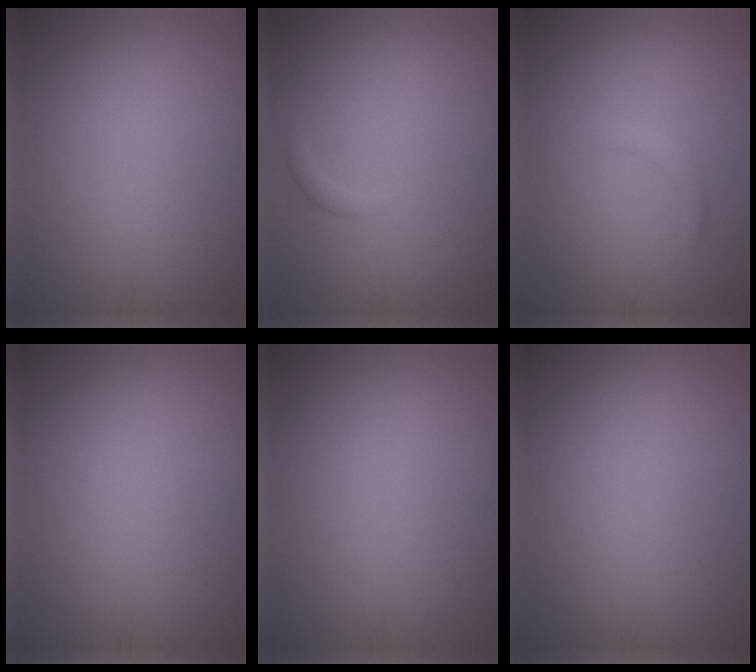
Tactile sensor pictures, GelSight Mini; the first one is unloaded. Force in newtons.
{"total": 0.7, "press": 0.7, "slide": 0.1}
{"total": 0.8, "press": 0.8, "slide": 0.1}
{"total": 0.0}
{"total": 0.0}
{"total": 0.0}